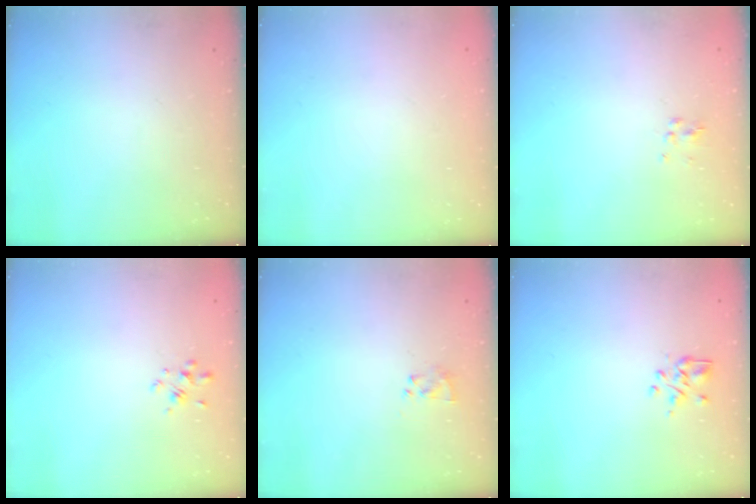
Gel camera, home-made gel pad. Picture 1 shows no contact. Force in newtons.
{"total": 1.8, "press": 1.8, "slide": 0.2}
{"total": 4.2, "press": 4.1, "slide": 0.9}
{"total": 2.2, "press": 2.0, "slide": 0.9}
{"total": 2.3, "press": 2.1, "slide": 0.9}
{"total": 2.9, "press": 2.7, "slide": 1.1}